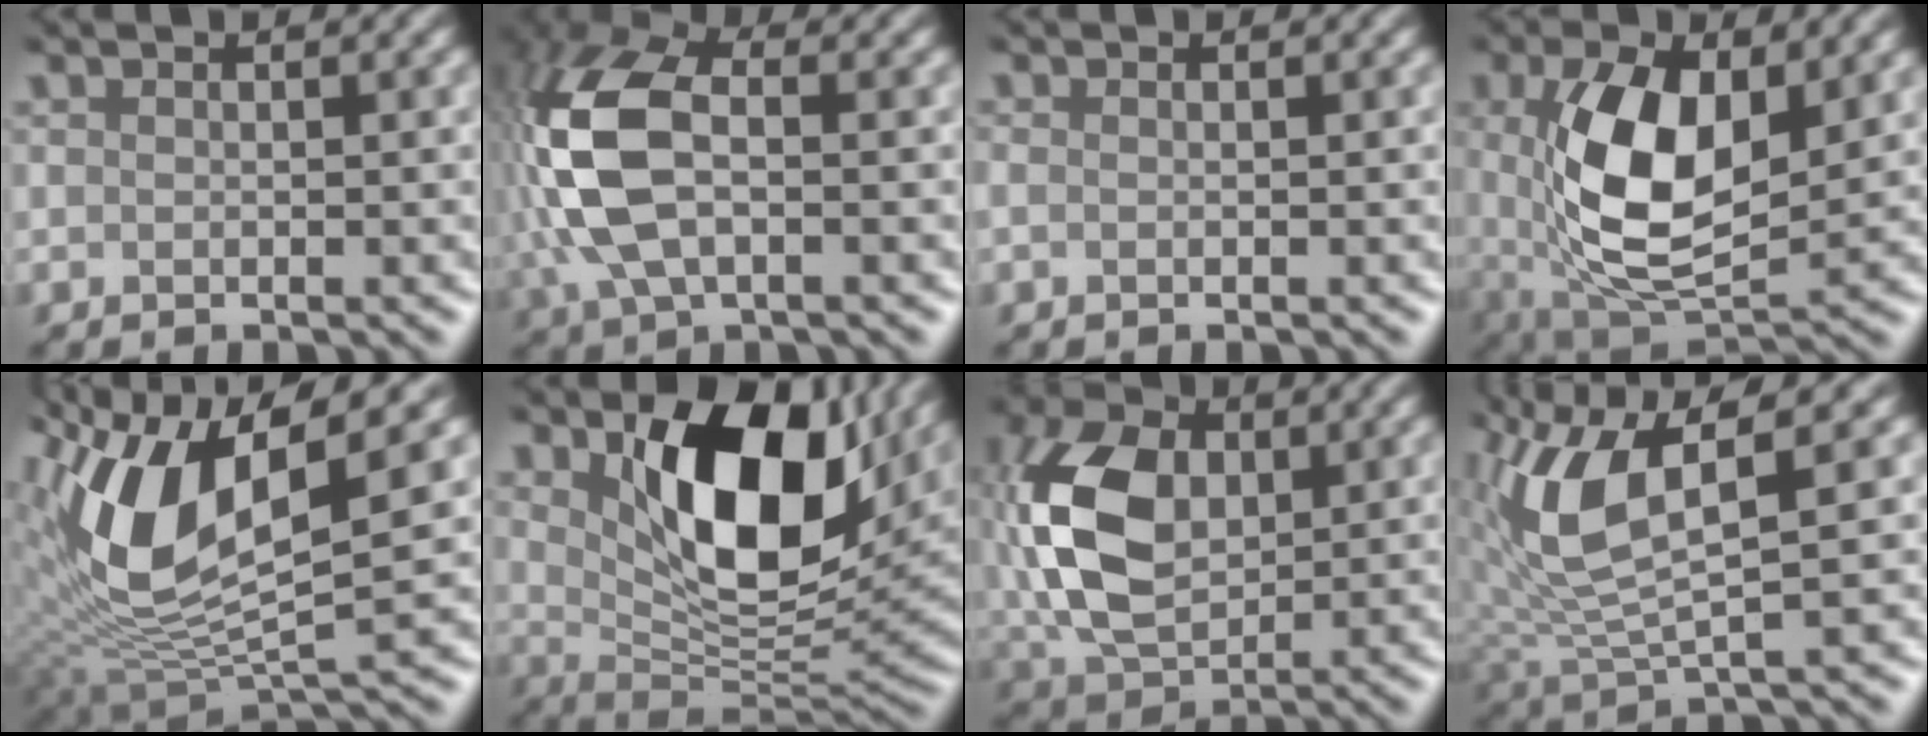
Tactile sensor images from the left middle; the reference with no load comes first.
{"total": 9.5, "force": [-0.7, 5.7, 7.5], "torque": [-0.224, 0.001, 0.002]}
{"total": 0.8, "force": [-0.5, -0.4, -0.4], "torque": [0.000, -0.005, -0.002]}
{"total": 7.6, "force": [0.9, 3.6, 6.7], "torque": [-0.156, -0.004, 0.036]}
{"total": 8.8, "force": [2.5, 3.5, 7.7], "torque": [-0.188, -0.007, 0.065]}
{"total": 10.1, "force": [4.2, 4.7, 7.9], "torque": [-0.146, -0.008, 0.090]}
{"total": 9.7, "force": [0.8, 6.6, 7.1], "torque": [-0.201, 0.014, 0.025]}
{"total": 6.0, "force": [2.1, 1.8, 5.4], "torque": [-0.159, 0.002, 0.059]}